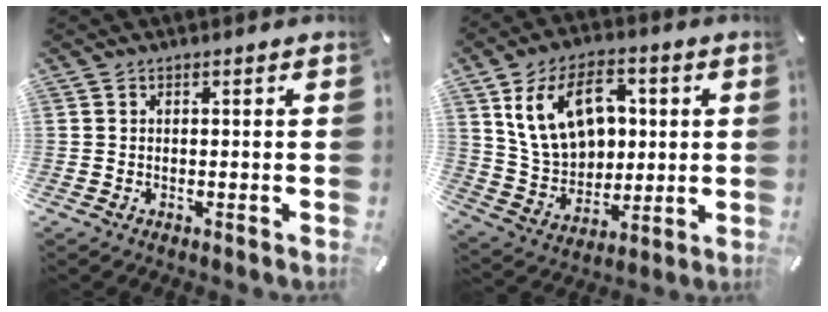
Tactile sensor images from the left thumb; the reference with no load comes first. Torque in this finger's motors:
{"motor_torque": [2.50, 2.50, 1.55, -1.22, 0.47]}